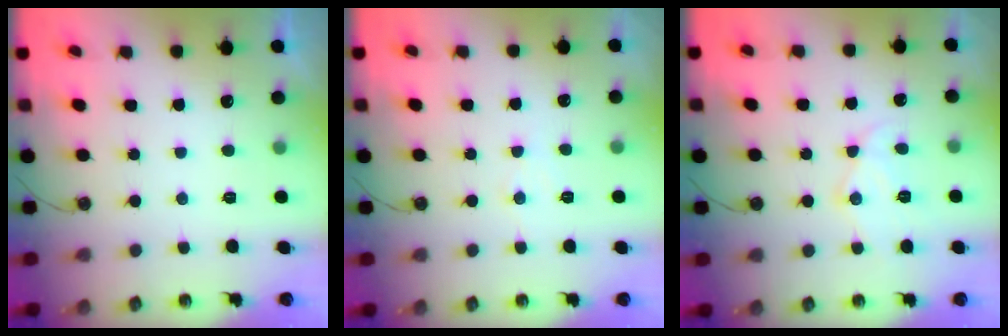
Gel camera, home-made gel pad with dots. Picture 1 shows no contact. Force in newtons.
{"total": 5.8, "press": 5.8, "slide": 0.6}
{"total": 10.9, "press": 10.8, "slide": 0.7}